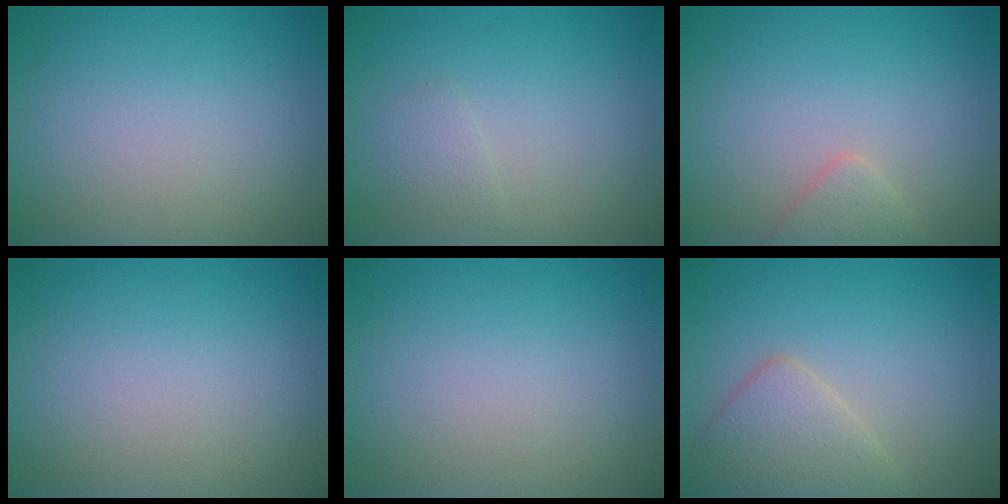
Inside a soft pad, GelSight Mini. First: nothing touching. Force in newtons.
{"total": 1.1, "press": 1.1, "slide": 0.1}
{"total": 1.6, "press": 1.6, "slide": 0.1}
{"total": 0.0}
{"total": 0.0}
{"total": 3.5, "press": 3.5, "slide": 0.2}